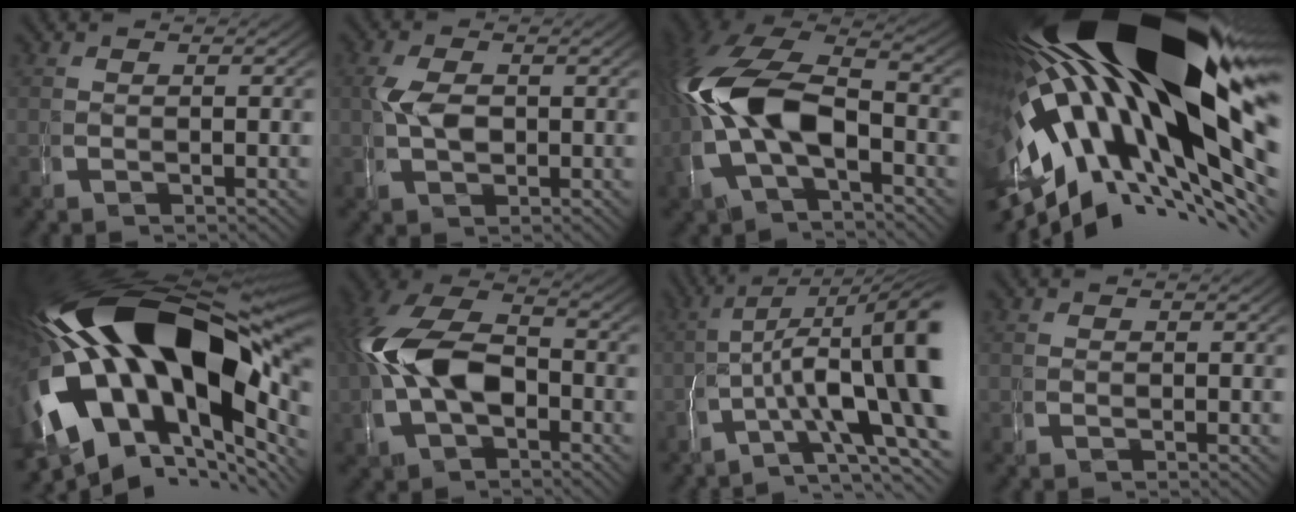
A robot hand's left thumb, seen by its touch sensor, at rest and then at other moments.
{"total": 1.8, "force": [0.4, 1.5, 0.9], "torque": [-0.035, -0.013, 0.017]}
{"total": 13.7, "force": [0.1, 9.5, 9.8], "torque": [-0.232, -0.045, 0.024]}
{"total": 32.0, "force": [0.7, 17.8, 26.6], "torque": [-0.435, -0.011, 0.027]}
{"total": 29.3, "force": [-0.1, 17.8, 23.3], "torque": [-0.422, -0.052, 0.029]}
{"total": 10.1, "force": [-0.1, 7.4, 6.9], "torque": [-0.175, -0.035, 0.016]}
{"total": 11.2, "force": [-0.8, 6.3, 9.2], "torque": [-0.141, -0.028, 0.008]}
{"total": 0.0}